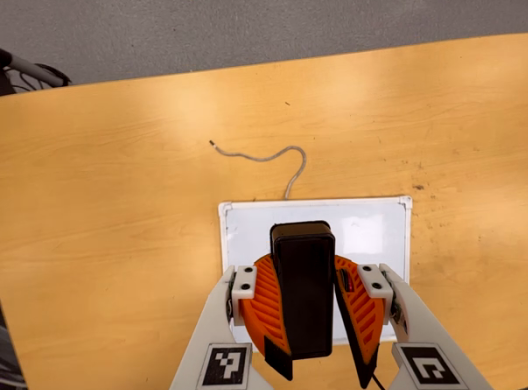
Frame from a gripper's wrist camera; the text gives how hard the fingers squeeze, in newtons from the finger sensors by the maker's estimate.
{"total": 10.6, "left": 10.5, "right": 10.8}